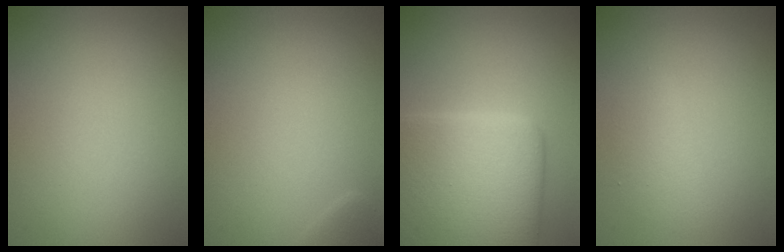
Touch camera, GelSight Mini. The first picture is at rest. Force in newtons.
{"total": 1.0, "press": 1.0, "slide": 0.1}
{"total": 10.8, "press": 10.8, "slide": 0.7}
{"total": 1.9, "press": 1.9, "slide": 0.1}